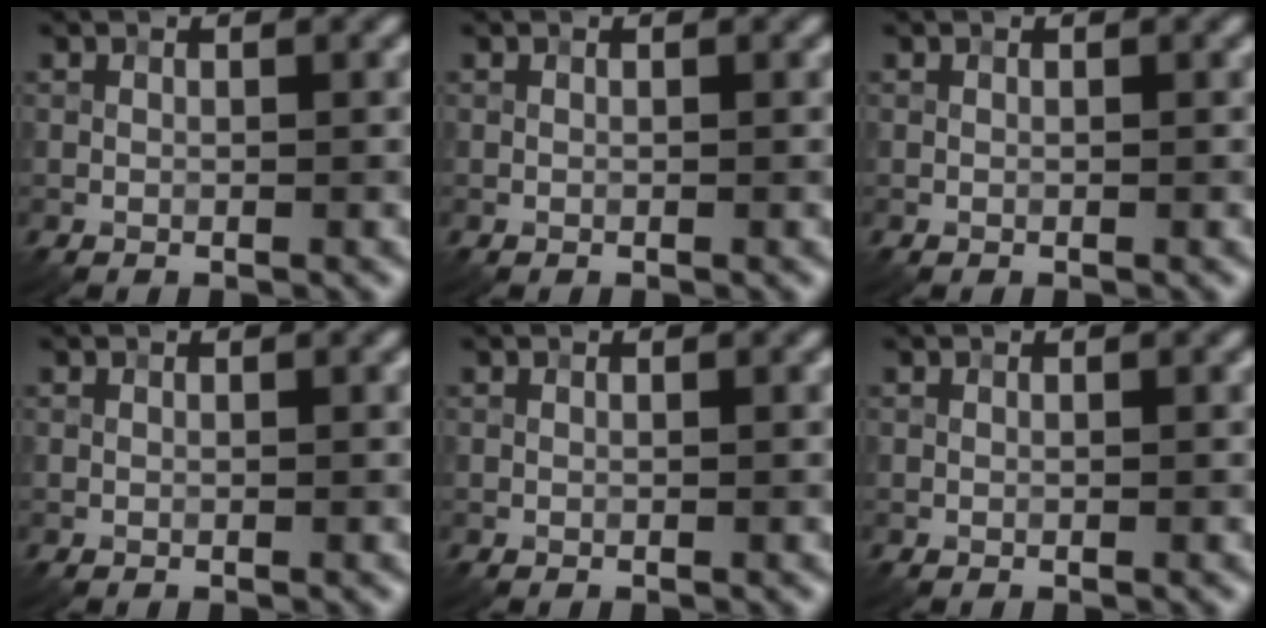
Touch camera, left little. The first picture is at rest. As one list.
[{"total": 0.0}, {"total": 0.0}, {"total": 0.0}, {"total": 0.0}, {"total": 0.0}]